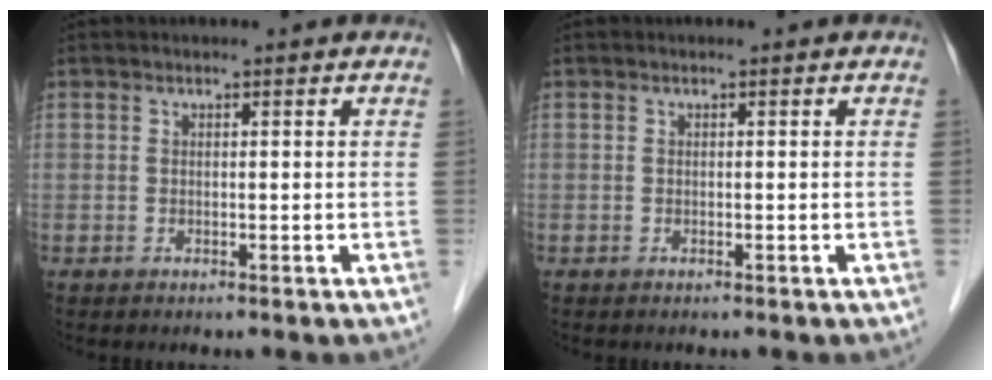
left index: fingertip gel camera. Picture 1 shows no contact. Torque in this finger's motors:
{"motor_torque": [-0.22, 0.08, -0.11, 0.00]}